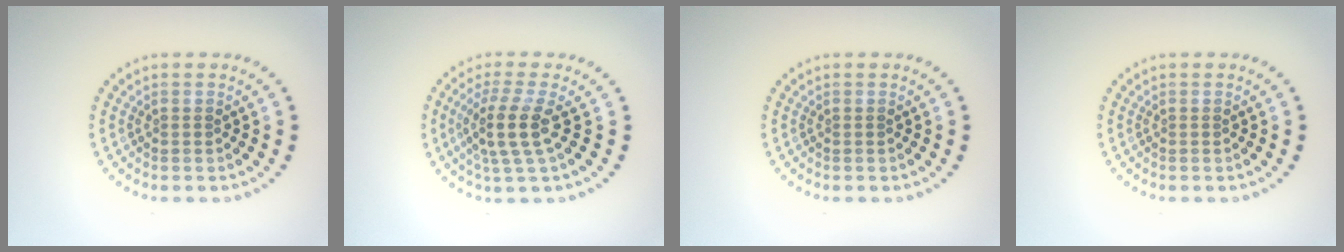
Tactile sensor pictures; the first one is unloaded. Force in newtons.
{"total": 3.6, "press": 2.8, "slide": 2.4}
{"total": 0.0}
{"total": 0.0}